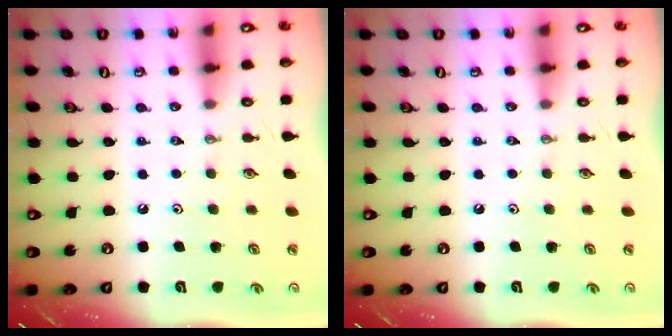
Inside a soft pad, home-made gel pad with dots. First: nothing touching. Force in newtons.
{"total": 0.0}